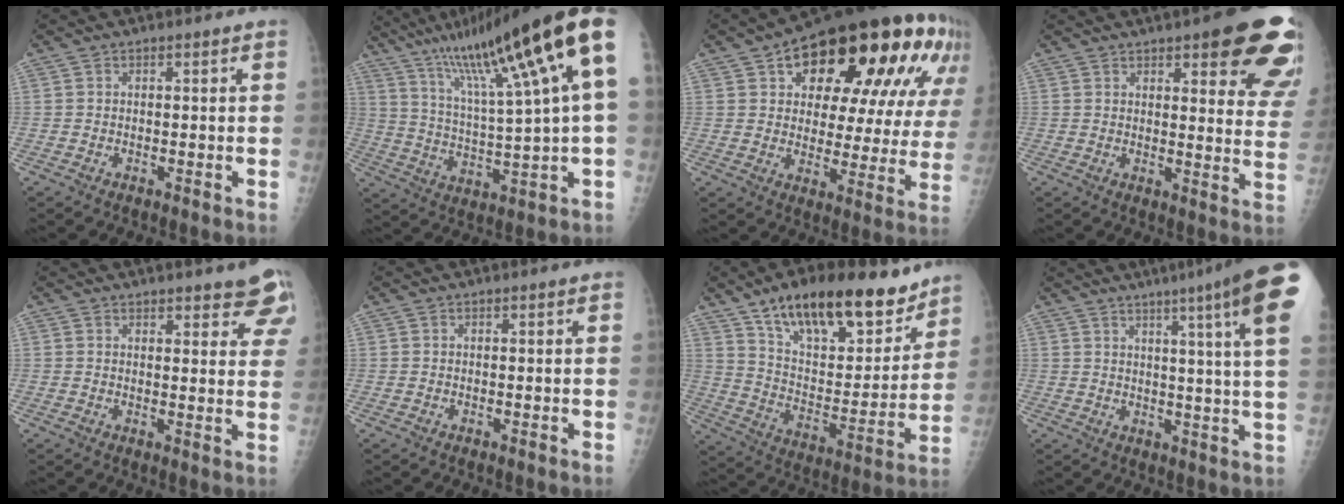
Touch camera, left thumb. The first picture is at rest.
{"total": 21.3, "force": [10.7, 0.8, 18.5], "torque": [-0.291, -0.015, 0.175]}
{"total": 29.7, "force": [14.0, 13.5, 22.5], "torque": [-0.273, 0.012, 0.196]}
{"total": 18.6, "force": [10.5, 5.2, 14.4], "torque": [-0.142, -0.041, 0.116]}
{"total": 9.4, "force": [7.0, 3.0, 5.5], "torque": [-0.033, -0.030, 0.075]}
{"total": 0.0}
{"total": 24.1, "force": [16.5, 10.0, 14.4], "torque": [-0.188, -0.060, 0.272]}
{"total": 17.9, "force": [10.0, -0.3, 14.9], "torque": [-0.192, -0.041, 0.105]}